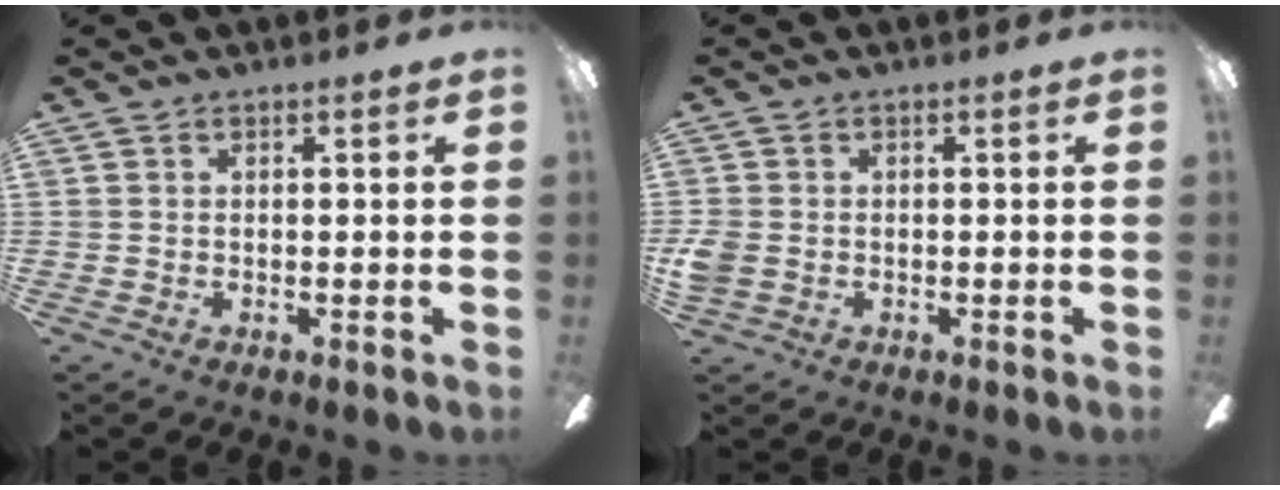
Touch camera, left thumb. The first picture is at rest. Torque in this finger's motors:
{"motor_torque": [-0.16, 0.20, -0.12, 0.10, 0.00]}